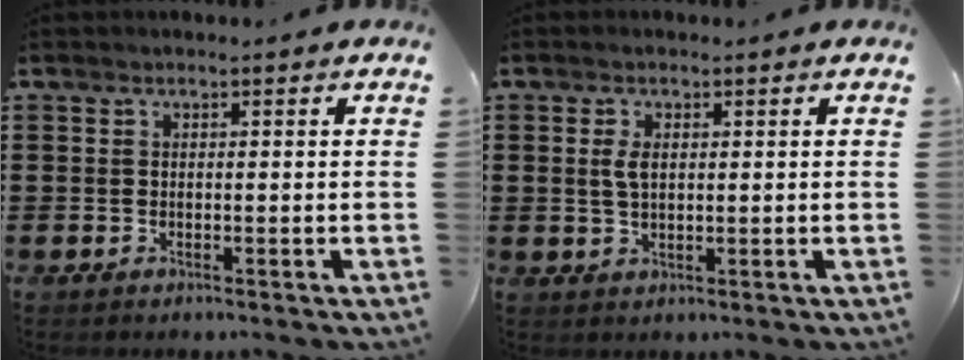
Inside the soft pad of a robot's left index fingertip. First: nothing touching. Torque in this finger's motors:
{"motor_torque": [0.62, -0.13, 0.21, 0.04]}